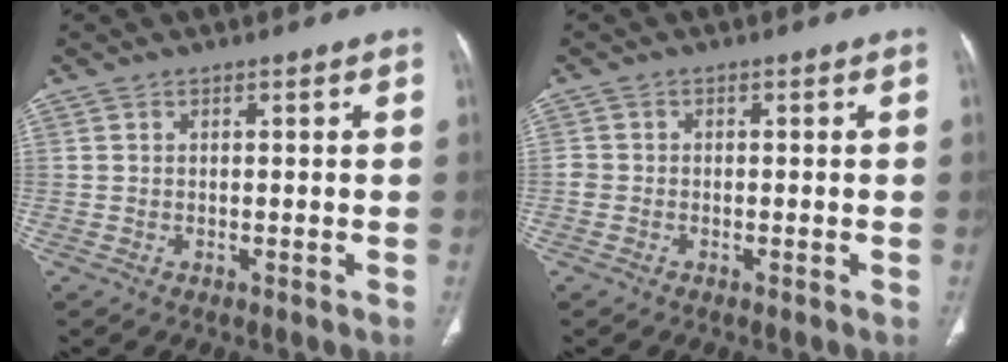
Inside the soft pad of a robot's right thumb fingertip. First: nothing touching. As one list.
[{"total": 1.3, "force": [-0.7, 1.1, 0.3], "torque": [-0.007, 0.004, -0.017]}]